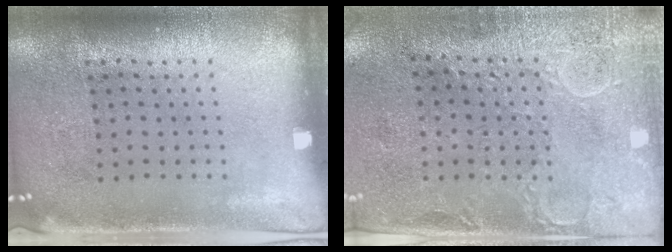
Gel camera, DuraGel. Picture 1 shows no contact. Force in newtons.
{"total": 2.9, "press": 2.5, "slide": 1.5}